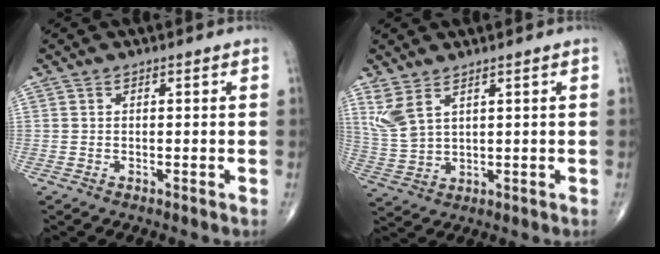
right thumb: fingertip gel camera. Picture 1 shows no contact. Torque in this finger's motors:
{"motor_torque": [-0.30, 0.48, 0.53, 0.37, 0.06]}